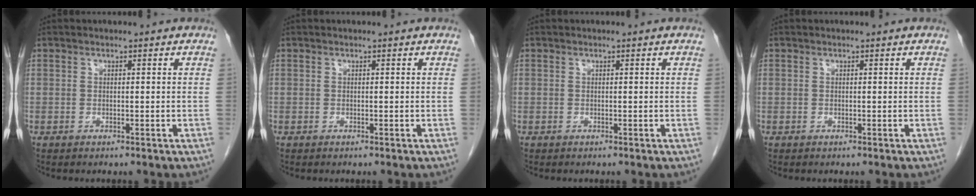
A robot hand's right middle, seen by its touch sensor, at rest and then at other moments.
{"total": 0.0}
{"total": 0.0}
{"total": 0.0}